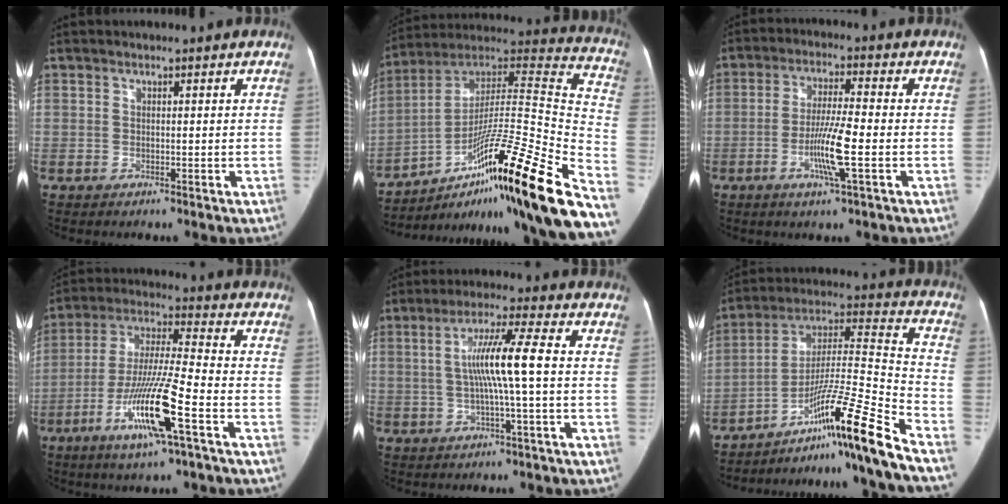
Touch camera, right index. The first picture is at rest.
{"total": 33.9, "force": [-20.7, 1.2, 26.9], "torque": [-0.333, 0.015, -0.340]}
{"total": 8.3, "force": [-2.6, 0.2, 7.9], "torque": [-0.149, -0.006, -0.051]}
{"total": 14.7, "force": [-6.3, 0.4, 13.3], "torque": [-0.264, -0.013, -0.116]}
{"total": 8.8, "force": [-0.2, -0.4, 8.8], "torque": [-0.162, 0.014, -0.006]}
{"total": 21.0, "force": [-14.7, -2.3, 14.9], "torque": [-0.240, 0.003, -0.248]}